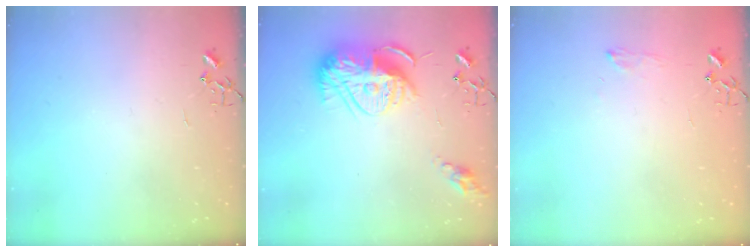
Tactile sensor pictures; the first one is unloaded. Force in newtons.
{"total": 15.8, "press": 15.8, "slide": 1.4}
{"total": 6.3, "press": 6.2, "slide": 0.8}